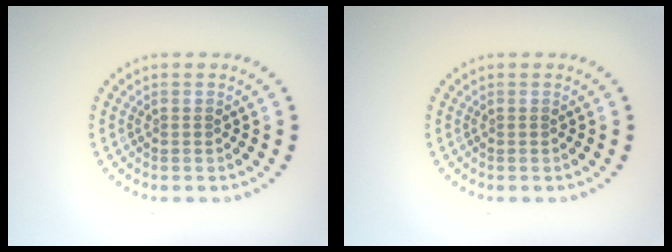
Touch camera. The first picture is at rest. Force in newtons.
{"total": 0.0}